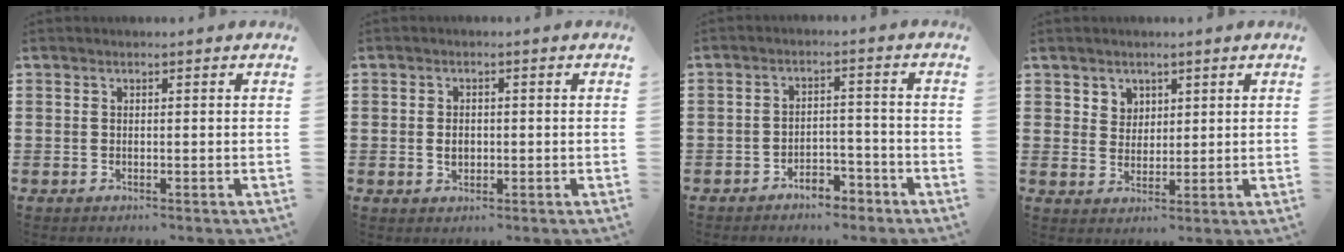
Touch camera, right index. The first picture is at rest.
{"total": 2.1, "force": [-0.2, 1.4, 1.6], "torque": [-0.033, 0.004, -0.004]}
{"total": 3.9, "force": [-3.6, 1.1, 1.0], "torque": [-0.019, 0.009, -0.072]}
{"total": 3.4, "force": [2.0, 2.7, 0.1], "torque": [-0.016, 0.009, 0.038]}